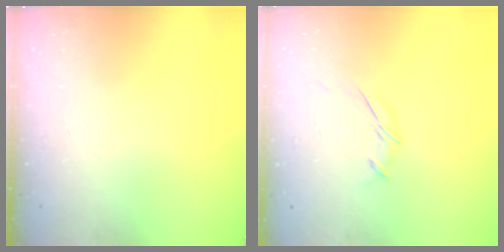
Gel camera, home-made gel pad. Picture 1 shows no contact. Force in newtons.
{"total": 4.7, "press": 4.5, "slide": 1.1}